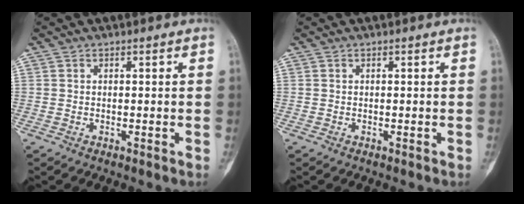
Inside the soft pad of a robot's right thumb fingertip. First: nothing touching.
{"total": 0.0}